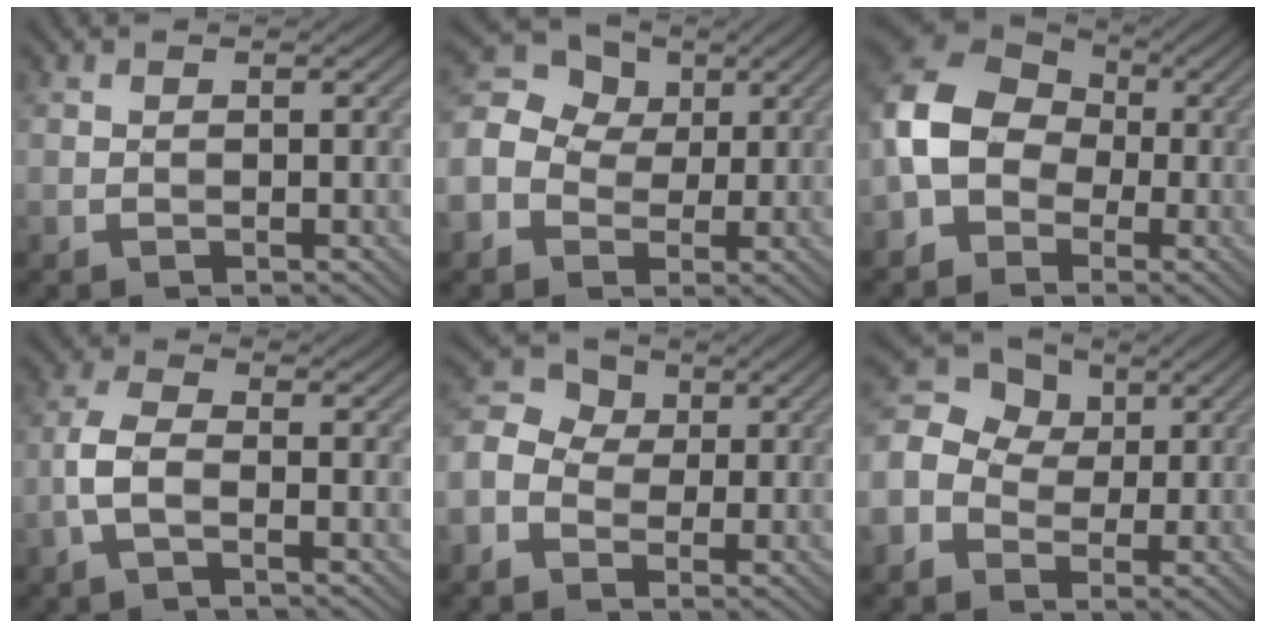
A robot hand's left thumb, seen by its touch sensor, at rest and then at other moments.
{"total": 12.3, "force": [0.2, 10.5, 6.4], "torque": [-0.183, 0.027, -0.022]}
{"total": 10.5, "force": [-1.9, 8.2, 6.4], "torque": [-0.148, -0.004, -0.050]}
{"total": 4.0, "force": [-1.6, 1.4, 3.3], "torque": [-0.084, 0.011, -0.042]}
{"total": 6.9, "force": [-1.3, 5.5, 3.9], "torque": [-0.109, 0.010, -0.034]}
{"total": 12.3, "force": [-0.1, 10.4, 6.4], "torque": [-0.180, 0.026, -0.033]}